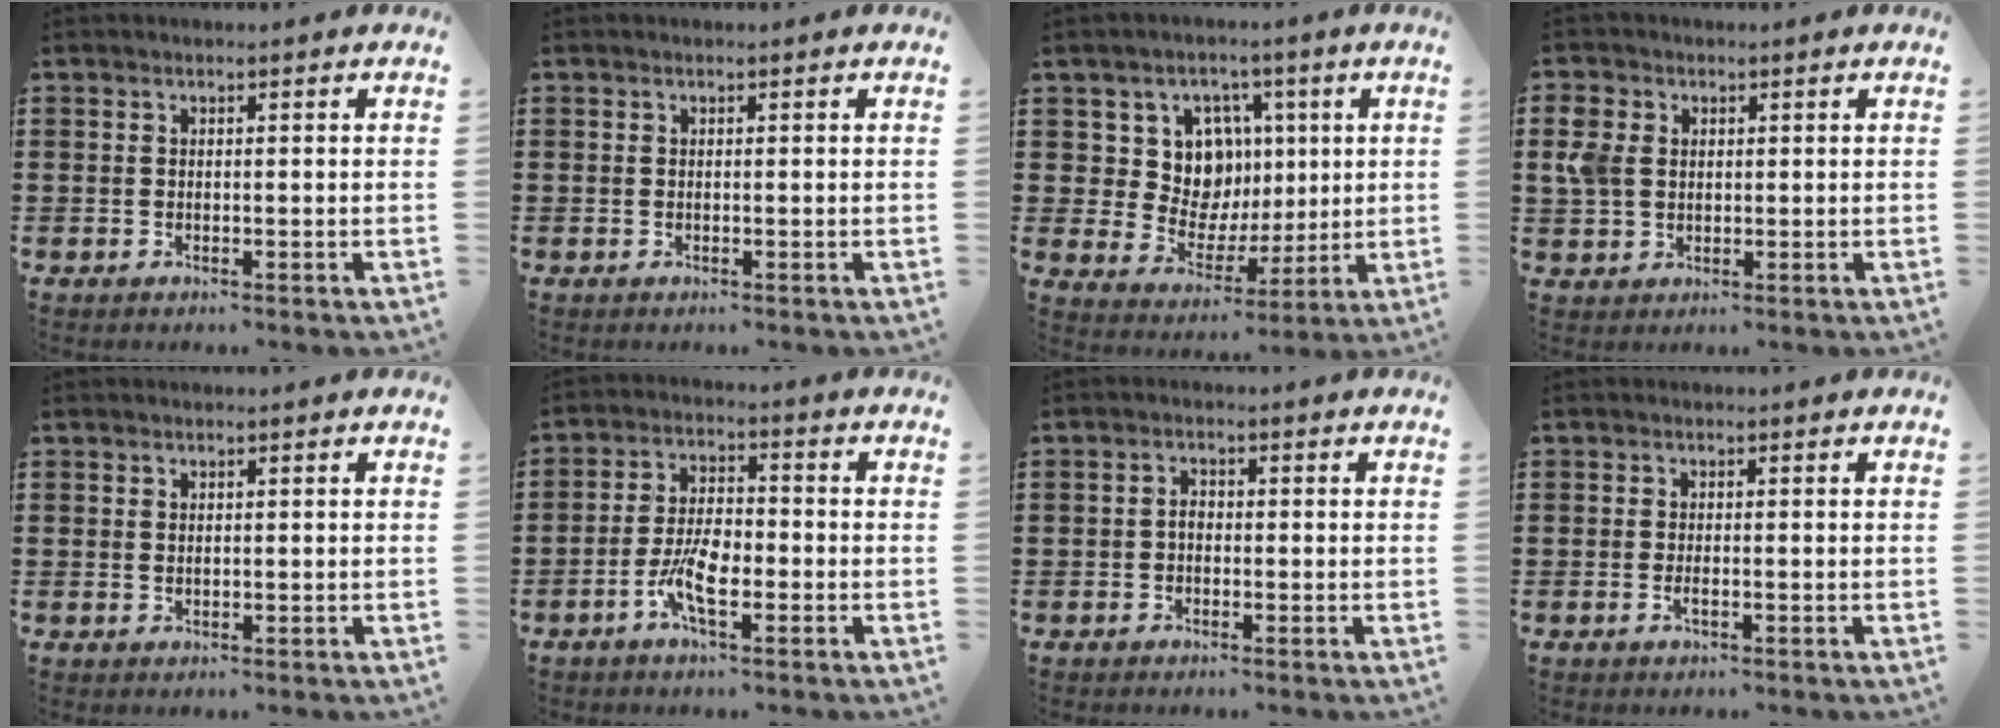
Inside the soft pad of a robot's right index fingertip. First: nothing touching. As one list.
[{"total": 0.0}, {"total": 10.0, "force": [2.6, 8.6, 4.2], "torque": [-0.092, -0.003, 0.053]}, {"total": 4.3, "force": [1.0, 3.3, 2.5], "torque": [-0.079, 0.006, 0.010]}, {"total": 0.7, "force": [0.4, 0.4, 0.3], "torque": [-0.008, 0.003, 0.007]}, {"total": 6.8, "force": [-2.7, 2.6, 5.7], "torque": [-0.127, -0.003, -0.057]}, {"total": 1.7, "force": [-0.4, 1.1, 1.3], "torque": [-0.025, 0.003, -0.008]}, {"total": 1.0, "force": [-0.3, 0.2, 0.9], "torque": [-0.023, -0.005, -0.007]}]